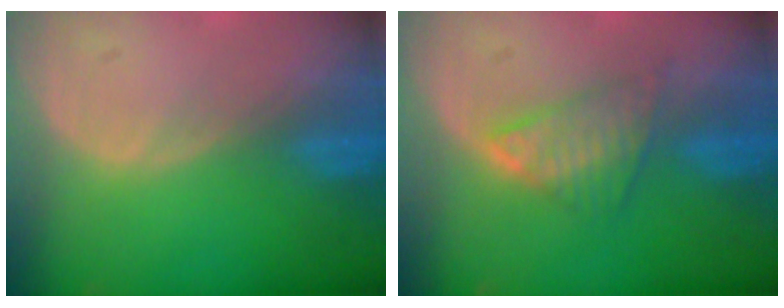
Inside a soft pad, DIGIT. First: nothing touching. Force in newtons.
{"total": 4.9, "press": 4.9, "slide": 0.4}